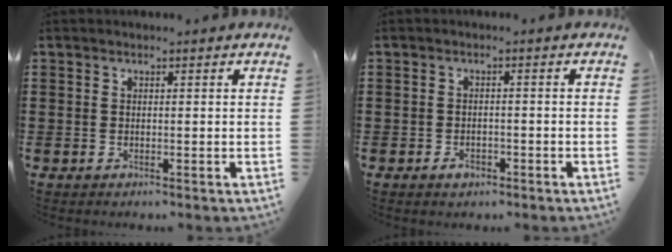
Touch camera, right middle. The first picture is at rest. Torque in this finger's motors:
{"motor_torque": [0.33, -0.27, 0.00, 0.00]}